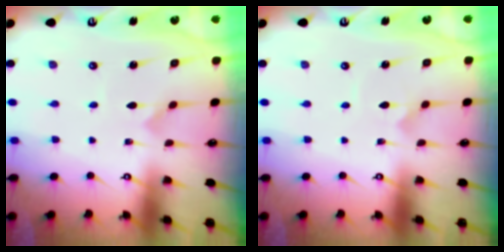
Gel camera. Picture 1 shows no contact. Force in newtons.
{"total": 2.6, "press": 2.6, "slide": 0.1}